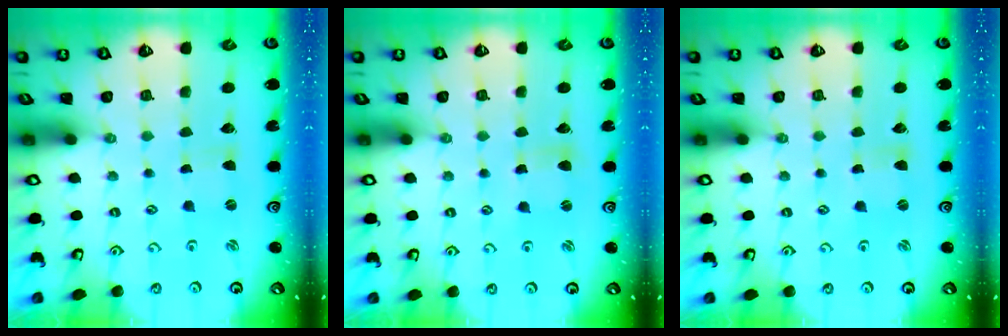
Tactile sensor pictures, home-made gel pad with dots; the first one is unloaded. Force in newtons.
{"total": 2.5, "press": 2.5, "slide": 0.3}
{"total": 0.0}